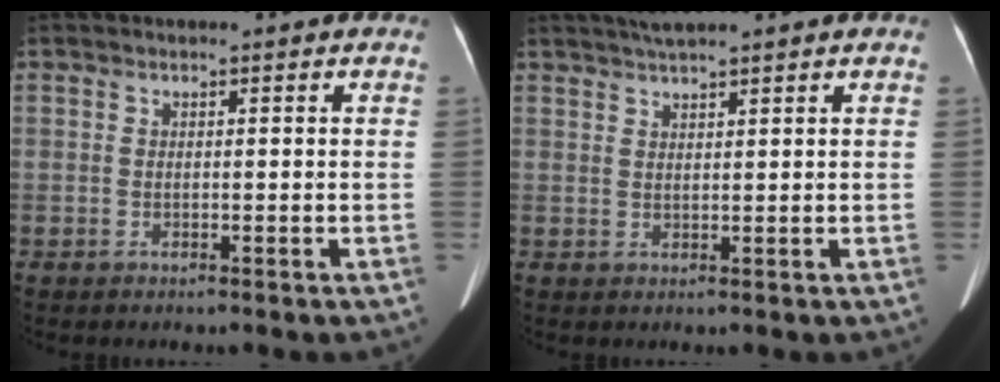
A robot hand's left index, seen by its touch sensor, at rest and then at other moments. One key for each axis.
{"total": 3.5, "fx": 3.0, "fy": -0.2, "fz": 1.9, "tx": -0.036, "ty": 0.020, "tz": 0.053}